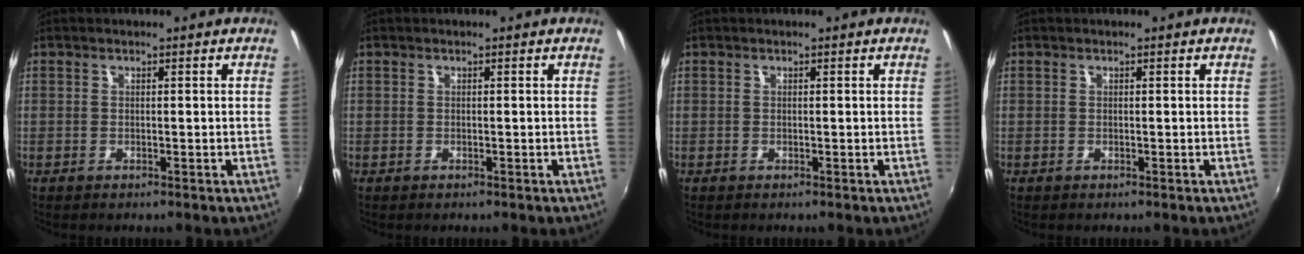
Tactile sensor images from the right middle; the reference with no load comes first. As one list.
[{"total": 0.0}, {"total": 0.0}, {"total": 0.0}]